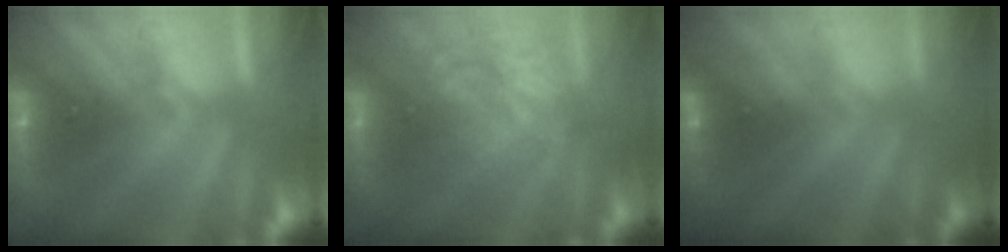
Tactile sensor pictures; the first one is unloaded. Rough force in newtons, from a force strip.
{"total": 2.3}
{"total": 5.3}